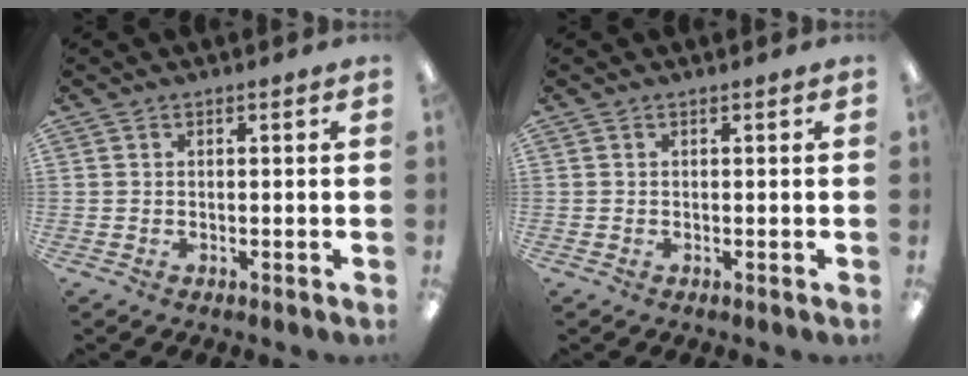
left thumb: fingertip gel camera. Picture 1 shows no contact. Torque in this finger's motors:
{"motor_torque": [0.02, 0.01, 0.14, -0.09, 0.00]}